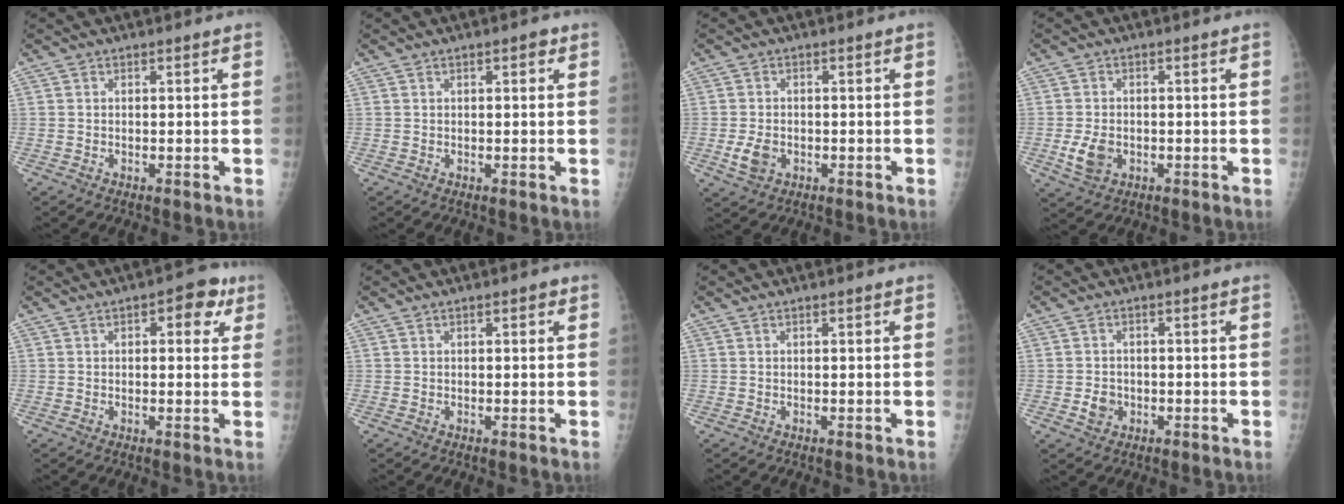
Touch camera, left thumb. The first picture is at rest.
{"total": 1.8, "force": [0.8, 0.7, 1.5], "torque": [-0.016, 0.001, 0.009]}
{"total": 3.9, "force": [-1.1, 2.8, 2.5], "torque": [-0.045, 0.000, -0.016]}
{"total": 4.8, "force": [-1.2, 3.5, 3.2], "torque": [-0.057, -0.003, -0.017]}
{"total": 6.2, "force": [2.6, 3.1, 4.7], "torque": [-0.029, -0.001, 0.023]}
{"total": 1.4, "force": [0.7, 0.6, 1.1], "torque": [-0.012, 0.001, 0.008]}
{"total": 0.5, "force": [0.3, 0.1, 0.4], "torque": [-0.007, 0.001, 0.004]}
{"total": 2.9, "force": [-0.8, 2.5, 1.2], "torque": [-0.011, 0.004, -0.010]}